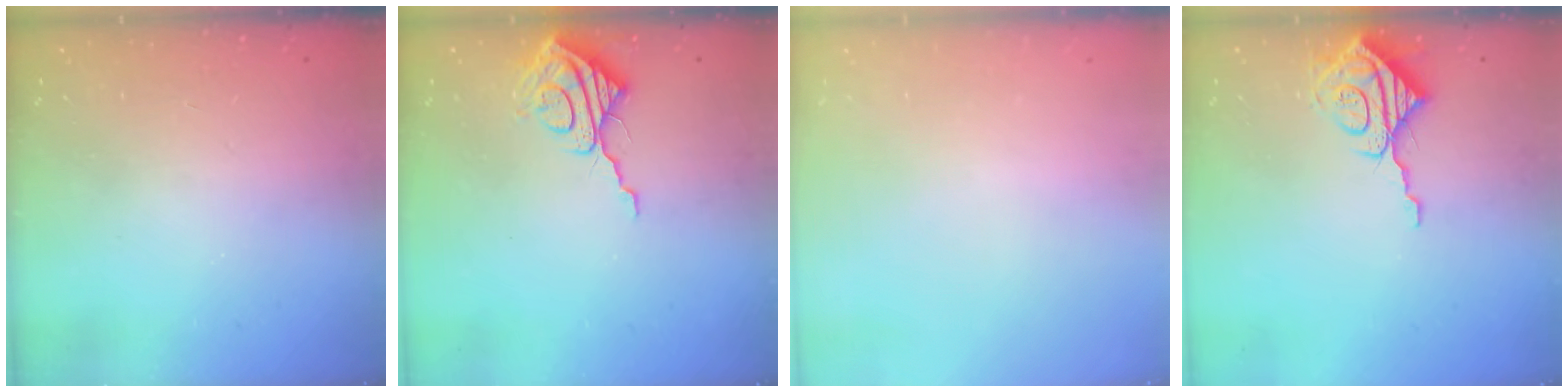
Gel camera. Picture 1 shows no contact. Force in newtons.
{"total": 9.3, "press": 9.3, "slide": 0.9}
{"total": 0.0}
{"total": 9.3, "press": 9.3, "slide": 1.0}